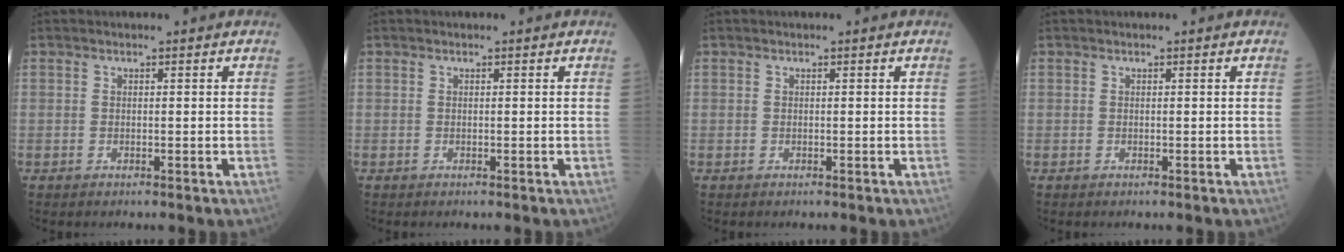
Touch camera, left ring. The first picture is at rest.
{"total": 0.0}
{"total": 0.0}
{"total": 0.0}